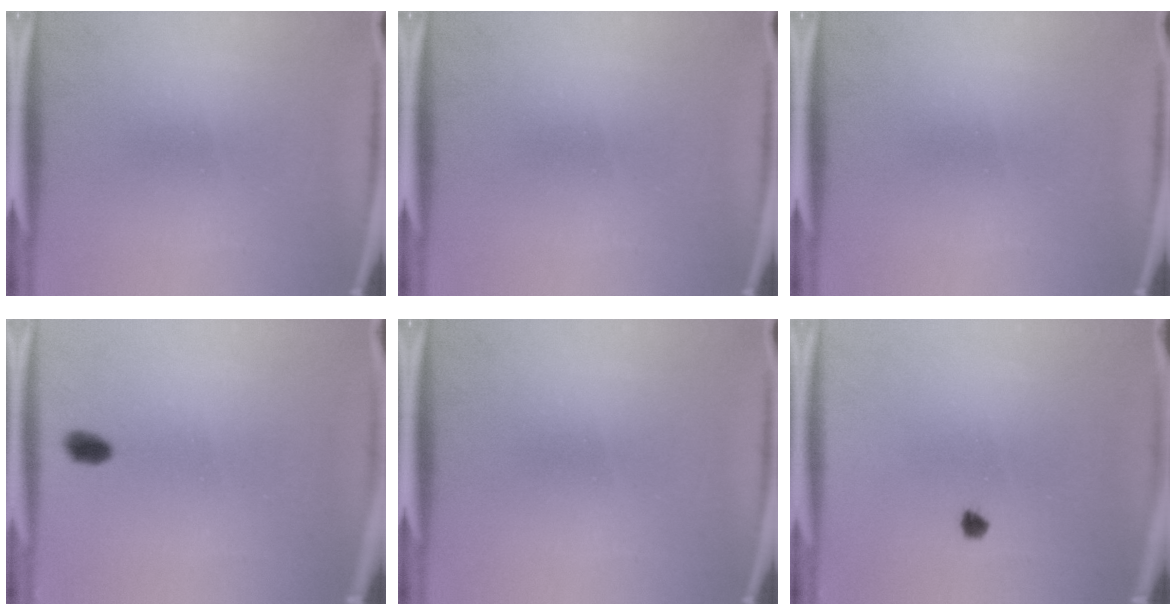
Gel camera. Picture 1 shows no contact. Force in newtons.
{"total": 0.0}
{"total": 0.0}
{"total": 2.7}
{"total": 0.0}
{"total": 1.3}